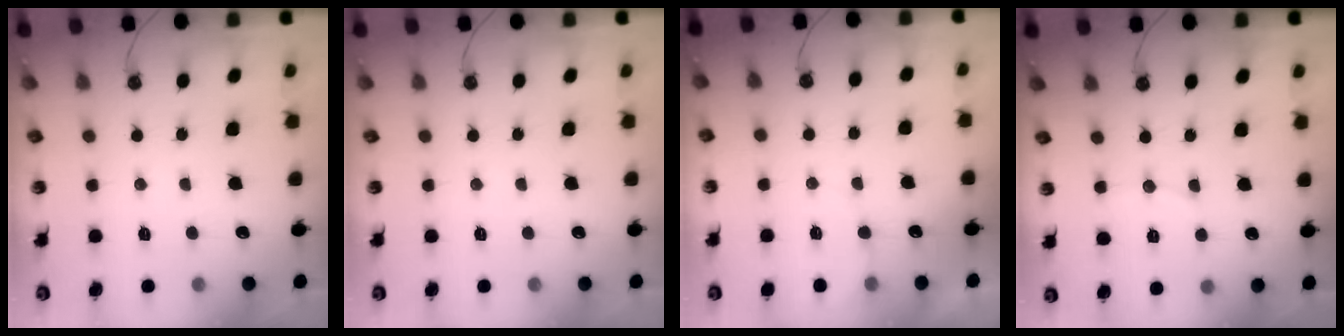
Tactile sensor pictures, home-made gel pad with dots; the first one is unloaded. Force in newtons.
{"total": 0.0}
{"total": 2.8, "press": 2.8, "slide": 0.3}
{"total": 5.2, "press": 5.2, "slide": 0.6}